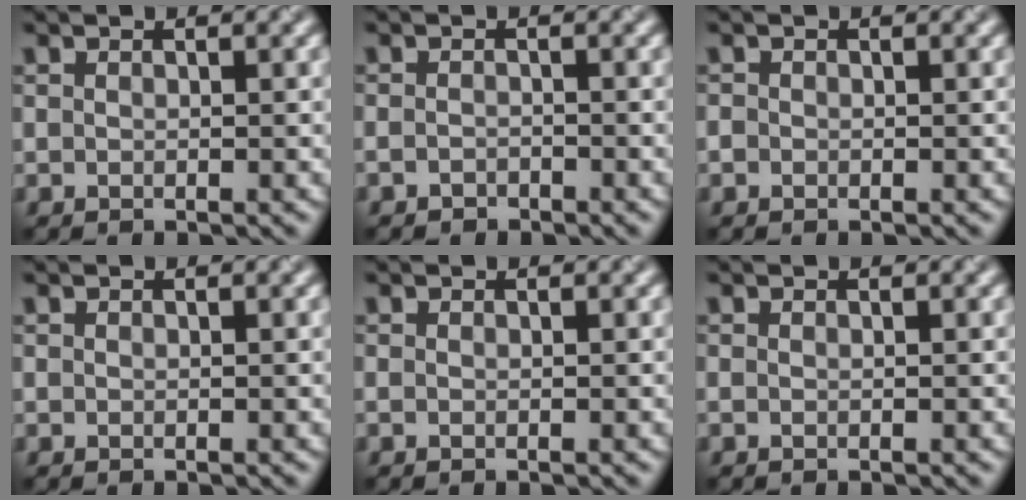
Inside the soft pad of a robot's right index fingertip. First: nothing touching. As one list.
[{"total": 1.0, "force": [-1.0, 0.2, 0.1], "torque": [-0.004, -0.001, -0.018]}, {"total": 0.7, "force": [-0.5, 0.5, 0.1], "torque": [0.002, -0.006, -0.012]}, {"total": 0.0}, {"total": 0.0}, {"total": 0.0}]